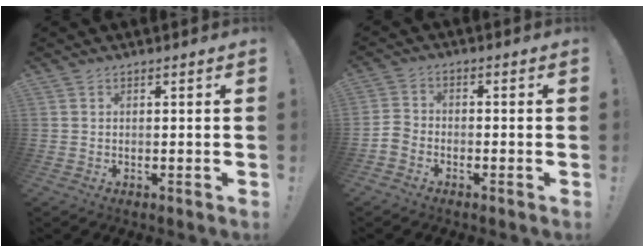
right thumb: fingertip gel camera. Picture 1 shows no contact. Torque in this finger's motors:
{"motor_torque": [1.42, 0.62, 0.67, -0.81, 0.03]}